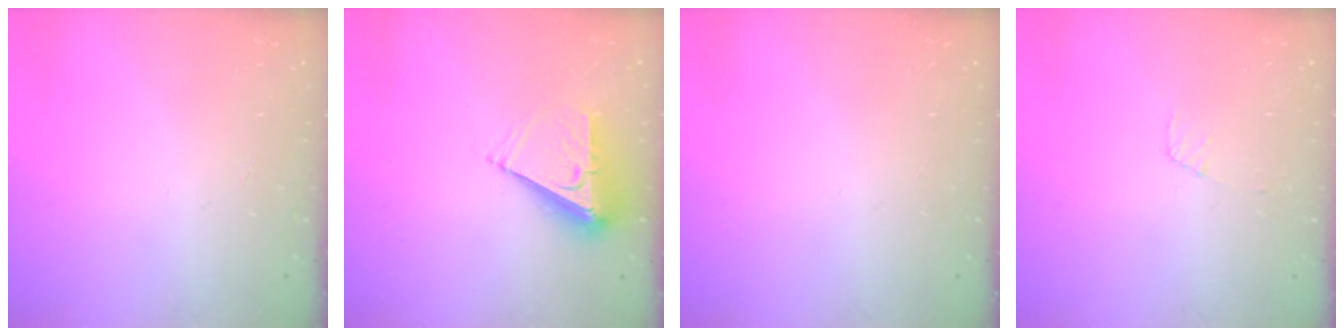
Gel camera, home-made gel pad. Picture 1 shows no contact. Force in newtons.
{"total": 7.5, "press": 7.5, "slide": 0.5}
{"total": 0.0}
{"total": 4.7, "press": 4.7, "slide": 0.4}